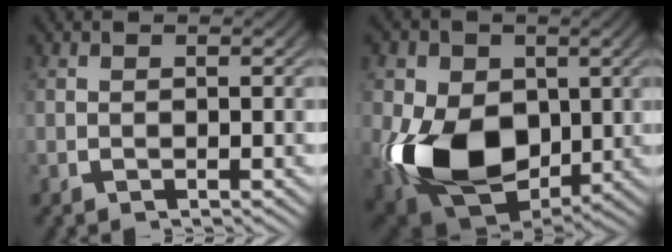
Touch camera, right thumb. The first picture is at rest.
{"total": 15.4, "force": [-1.9, 10.5, 11.1], "torque": [-0.240, -0.070, -0.010]}